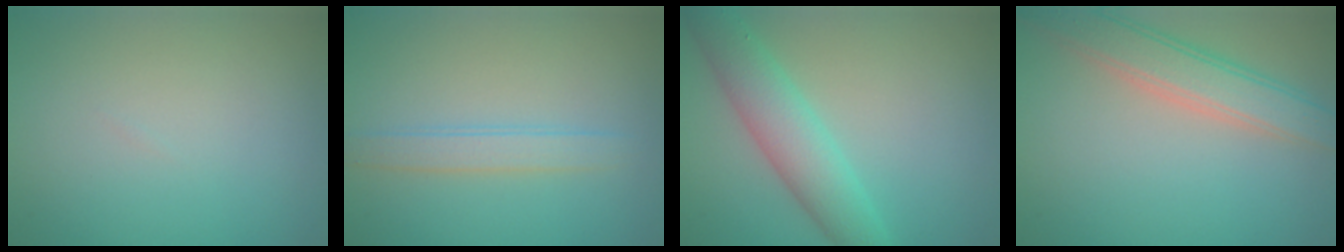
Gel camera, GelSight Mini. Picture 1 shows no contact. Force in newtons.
{"total": 2.0, "press": 2.0, "slide": 0.1}
{"total": 4.8, "press": 4.8, "slide": 0.2}
{"total": 4.8, "press": 4.8, "slide": 0.1}